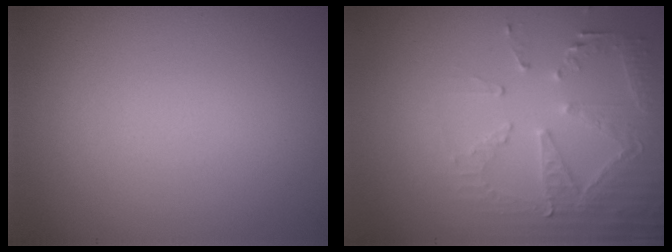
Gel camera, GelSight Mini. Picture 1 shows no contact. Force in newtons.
{"total": 5.3, "press": 3.7, "slide": 3.8}